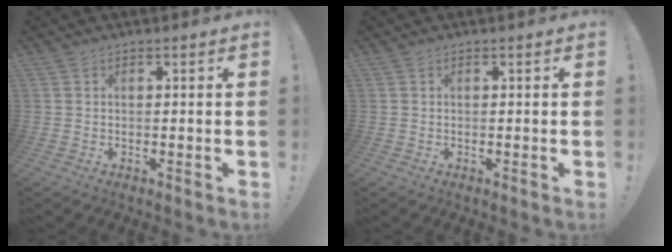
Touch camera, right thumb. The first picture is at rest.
{"total": 0.0}